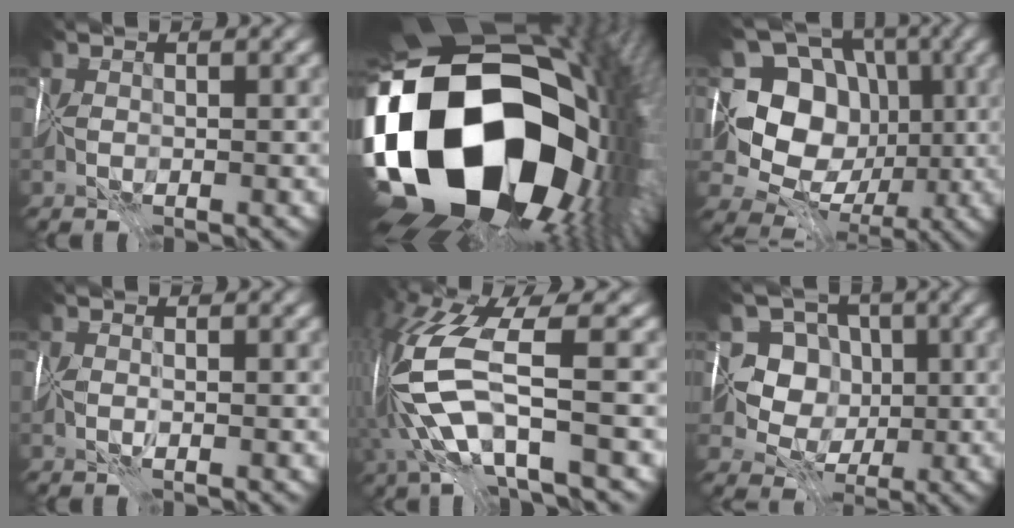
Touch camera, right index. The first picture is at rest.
{"total": 21.7, "force": [-2.9, 15.5, 15.0], "torque": [-0.303, -0.064, -0.026]}
{"total": 10.7, "force": [1.1, 9.3, 5.0], "torque": [-0.077, 0.009, 0.002]}
{"total": 0.7, "force": [-0.5, 0.0, 0.5], "torque": [-0.001, -0.004, -0.009]}
{"total": 9.3, "force": [-0.8, 3.0, 8.7], "torque": [-0.196, 0.002, -0.014]}
{"total": 6.6, "force": [1.4, 5.9, 2.6], "torque": [-0.021, 0.020, -0.006]}